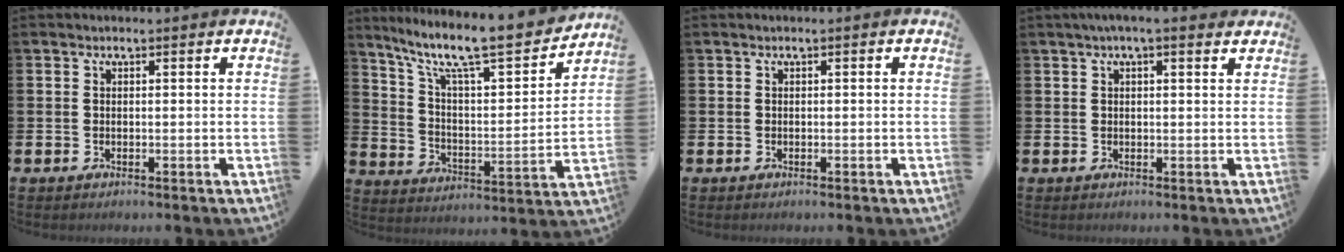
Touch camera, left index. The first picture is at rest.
{"total": 11.2, "force": [9.6, 1.7, 5.5], "torque": [-0.130, -0.070, 0.157]}
{"total": 0.0}
{"total": 2.3, "force": [1.8, 0.3, 1.3], "torque": [-0.017, -0.002, 0.029]}